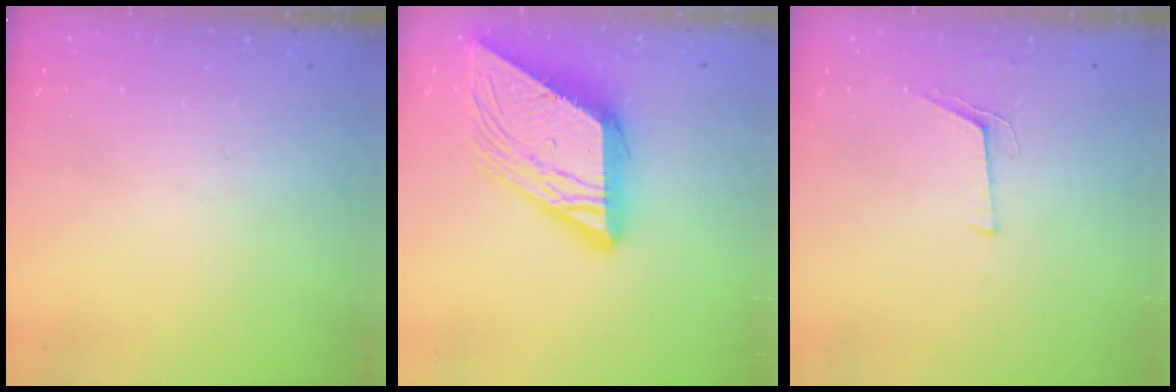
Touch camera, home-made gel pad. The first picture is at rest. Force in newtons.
{"total": 19.3, "press": 19.2, "slide": 2.3}
{"total": 4.2, "press": 3.5, "slide": 2.3}